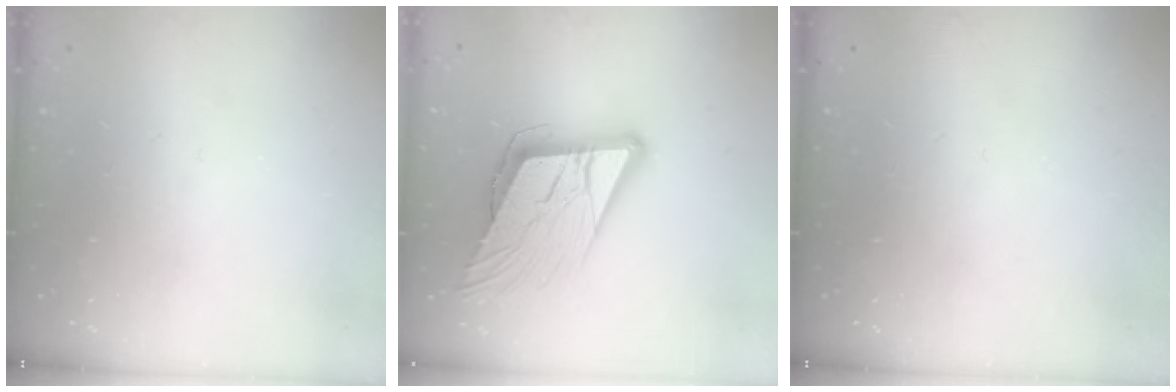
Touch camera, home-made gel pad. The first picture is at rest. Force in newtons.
{"total": 15.3, "press": 14.7, "slide": 4.1}
{"total": 0.0}